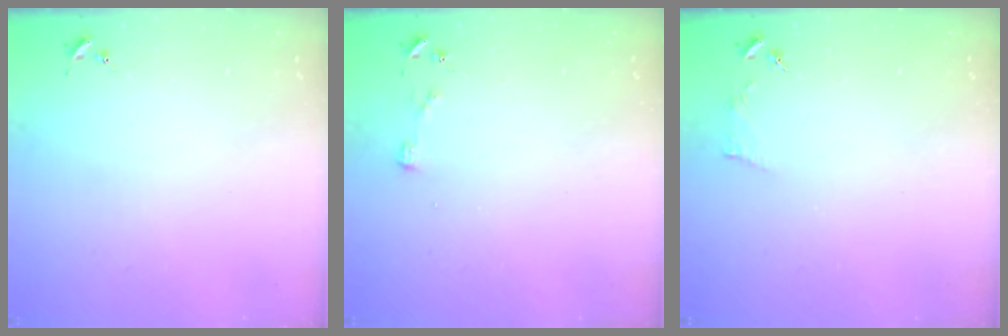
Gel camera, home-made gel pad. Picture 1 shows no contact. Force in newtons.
{"total": 3.3, "press": 3.3, "slide": 0.4}
{"total": 3.4, "press": 3.3, "slide": 0.5}